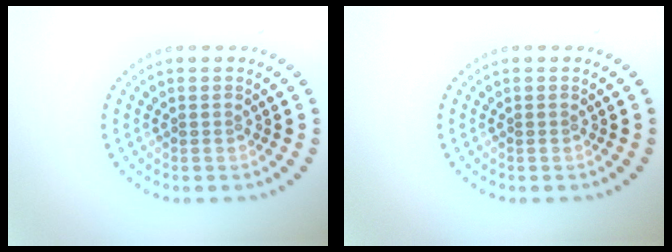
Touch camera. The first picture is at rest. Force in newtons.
{"total": 0.0}